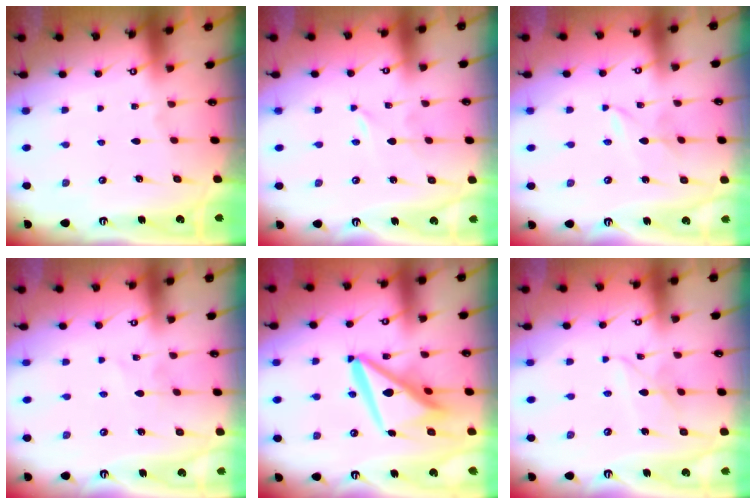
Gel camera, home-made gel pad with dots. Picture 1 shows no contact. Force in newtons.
{"total": 0.0}
{"total": 1.8, "press": 1.7, "slide": 0.2}
{"total": 2.3, "press": 2.3, "slide": 0.2}
{"total": 14.0, "press": 13.9, "slide": 1.7}
{"total": 6.0, "press": 6.0, "slide": 0.4}